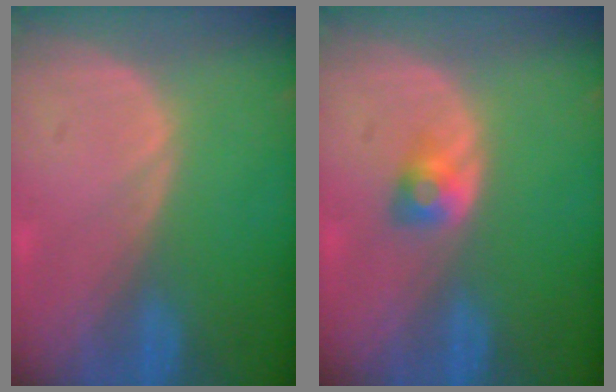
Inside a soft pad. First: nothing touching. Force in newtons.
{"total": 2.6, "press": 2.3, "slide": 1.1}